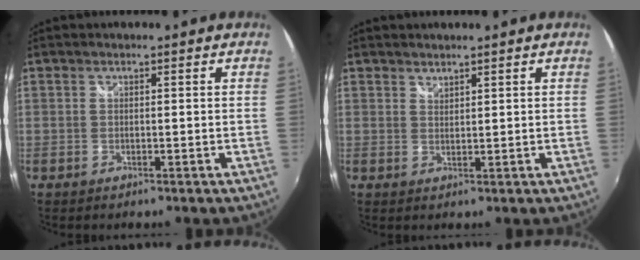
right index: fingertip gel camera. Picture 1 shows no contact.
{"total": 1.3, "force": [1.3, 0.3, 0.2], "torque": [-0.001, 0.001, 0.022]}